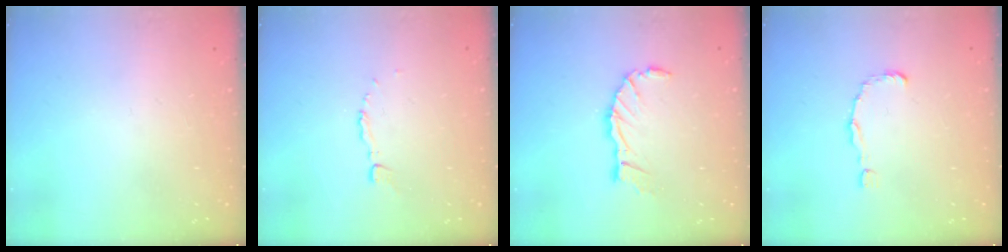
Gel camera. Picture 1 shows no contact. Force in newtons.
{"total": 3.0, "press": 3.0, "slide": 0.3}
{"total": 8.0, "press": 8.0, "slide": 0.4}
{"total": 1.5, "press": 1.5, "slide": 0.2}